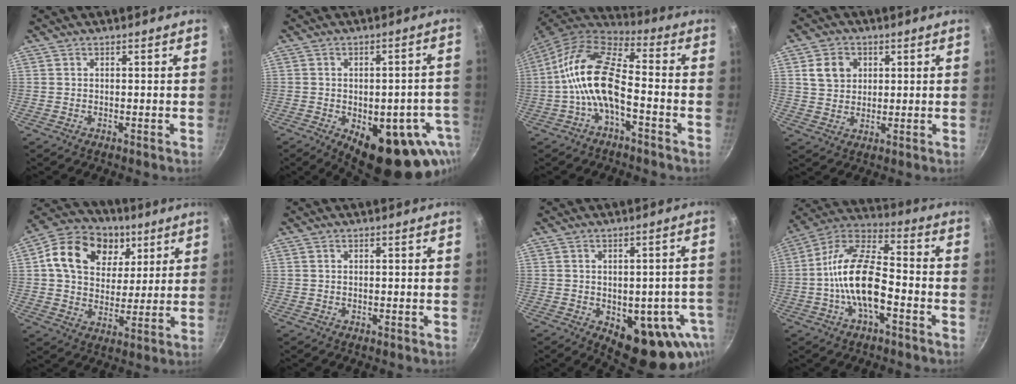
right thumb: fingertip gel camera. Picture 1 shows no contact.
{"total": 21.3, "force": [-8.9, 10.5, 16.3], "torque": [-0.137, 0.008, -0.103]}
{"total": 13.1, "force": [-3.2, 5.8, 11.3], "torque": [-0.219, 0.043, -0.075]}
{"total": 6.6, "force": [2.0, 5.4, 3.2], "torque": [-0.037, 0.003, 0.034]}
{"total": 18.2, "force": [6.5, 13.7, 10.1], "torque": [-0.154, -0.002, 0.098]}
{"total": 0.0}
{"total": 16.9, "force": [-5.8, 9.4, 12.7], "torque": [-0.092, -0.002, -0.062]}
{"total": 15.5, "force": [-4.1, 7.0, 13.2], "torque": [-0.230, 0.045, -0.094]}